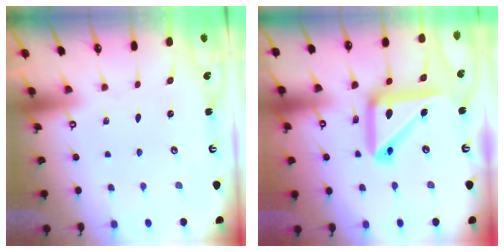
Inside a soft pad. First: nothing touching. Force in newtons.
{"total": 17.4, "press": 17.1, "slide": 2.8}